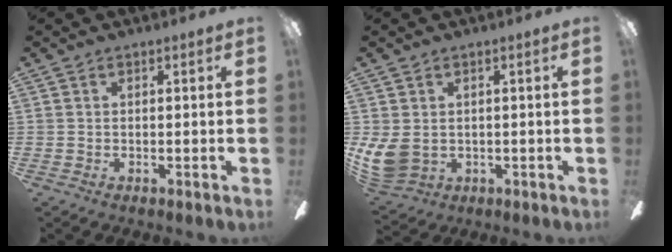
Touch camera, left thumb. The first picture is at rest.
{"total": 7.3, "force": [1.0, 5.5, 4.6], "torque": [-0.100, -0.007, 0.025]}